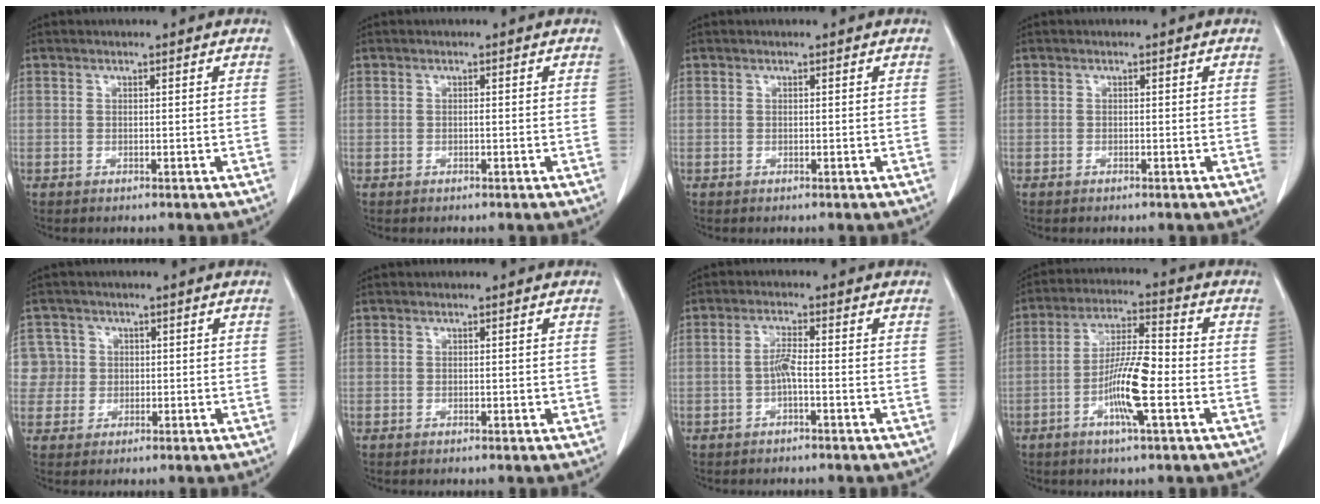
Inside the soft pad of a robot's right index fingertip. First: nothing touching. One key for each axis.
{"total": 0.0}
{"total": 0.0}
{"total": 0.0}
{"total": 5.5, "fx": 0.8, "fy": 5.4, "fz": -0.2, "tx": 0.013, "ty": 0.021, "tz": 0.018}
{"total": 0.8, "fx": 0.0, "fy": 0.5, "fz": 0.6, "tx": -0.007, "ty": 0.000, "tz": 0.002}
{"total": 2.6, "fx": -0.7, "fy": 0.2, "fz": 2.5, "tx": -0.050, "ty": 0.002, "tz": -0.016}
{"total": 9.8, "fx": -3.0, "fy": 0.9, "fz": 9.2, "tx": -0.176, "ty": -0.001, "tz": -0.061}